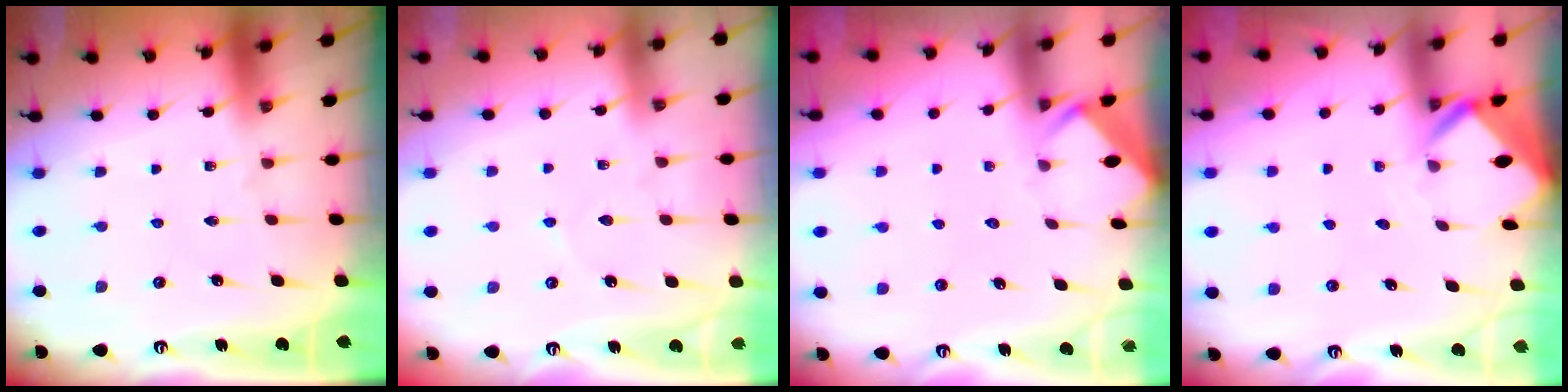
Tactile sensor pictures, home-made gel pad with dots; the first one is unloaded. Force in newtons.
{"total": 3.0, "press": 3.0, "slide": 0.5}
{"total": 3.4, "press": 3.3, "slide": 0.5}
{"total": 2.7, "press": 2.7, "slide": 0.2}